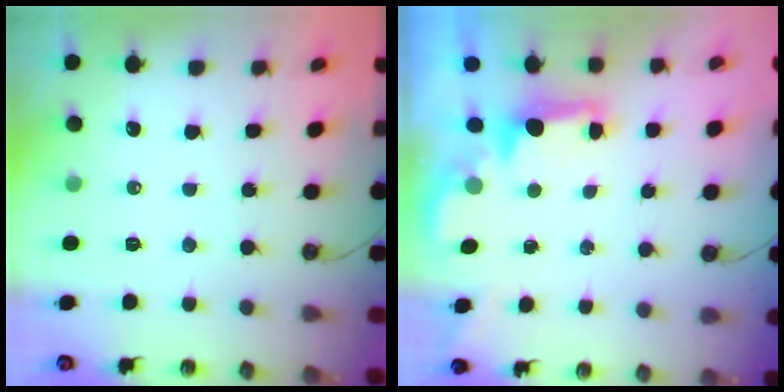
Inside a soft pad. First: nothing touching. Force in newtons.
{"total": 1.6, "press": 1.5, "slide": 0.6}